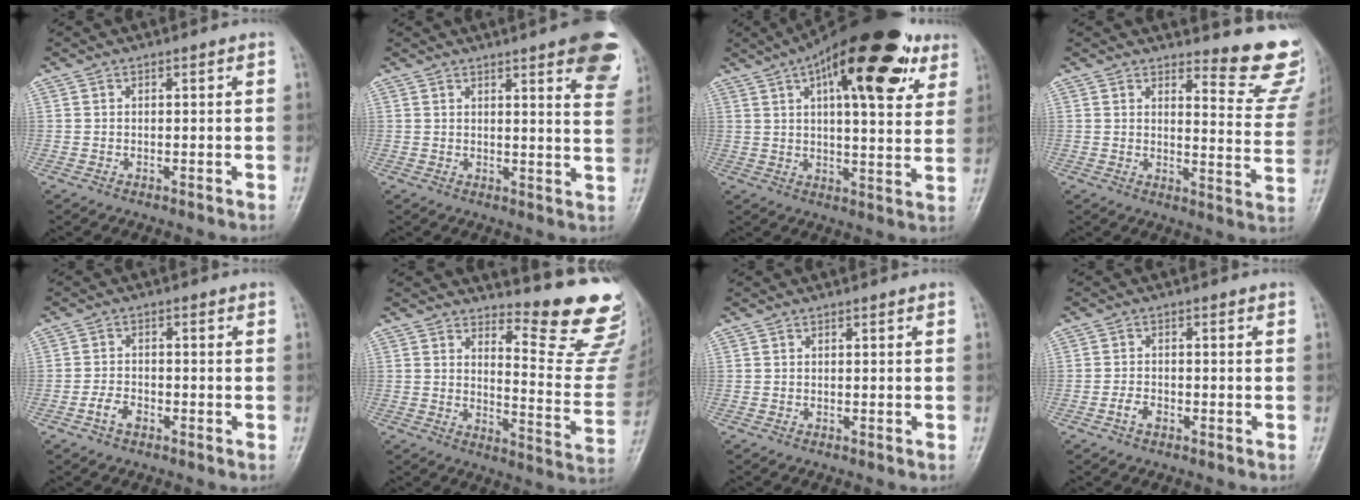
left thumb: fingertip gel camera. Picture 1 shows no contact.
{"total": 13.1, "force": [7.6, 2.6, 10.4], "torque": [-0.102, -0.030, 0.080]}
{"total": 24.4, "force": [11.8, 9.1, 19.3], "torque": [-0.259, -0.004, 0.170]}
{"total": 12.9, "force": [11.4, 3.3, 4.9], "torque": [-0.022, -0.121, 0.117]}
{"total": 3.2, "force": [-1.8, 1.9, 1.8], "torque": [-0.032, 0.013, -0.034]}
{"total": 15.9, "force": [14.4, 2.8, 6.0], "torque": [-0.042, -0.182, 0.169]}
{"total": 0.0}
{"total": 2.4, "force": [-1.3, 1.5, 1.4], "torque": [-0.024, 0.009, -0.026]}